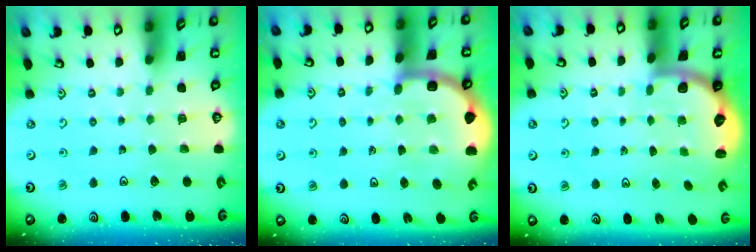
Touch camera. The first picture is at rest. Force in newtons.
{"total": 6.2, "press": 6.0, "slide": 1.5}
{"total": 2.6, "press": 2.3, "slide": 1.2}